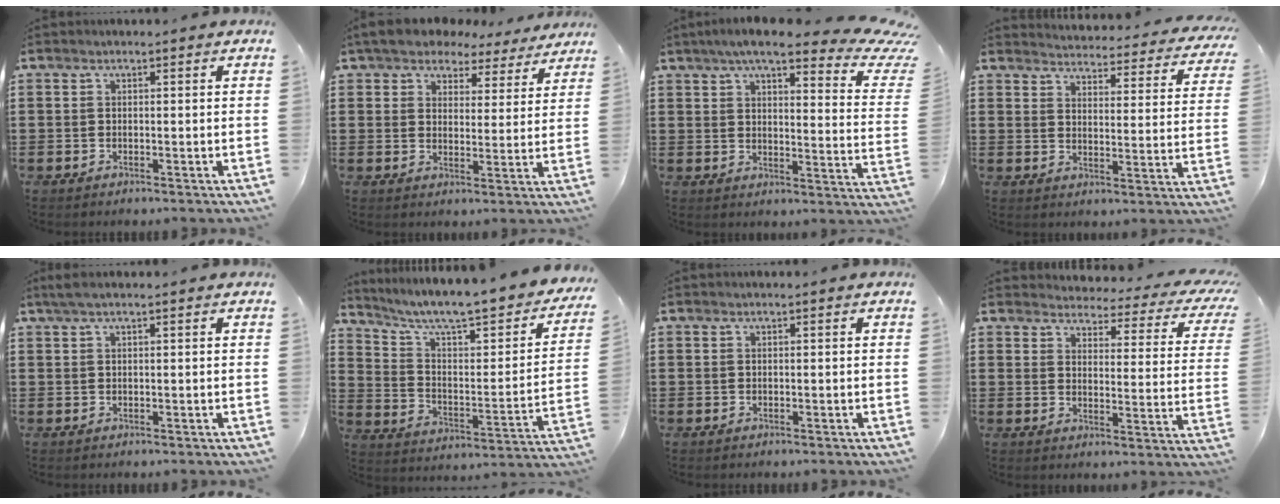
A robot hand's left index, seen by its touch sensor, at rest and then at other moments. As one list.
[{"total": 6.1, "force": [5.6, 1.9, 1.2], "torque": [-0.054, -0.021, 0.102]}, {"total": 8.5, "force": [6.3, 1.4, 5.6], "torque": [-0.099, -0.035, 0.099]}, {"total": 3.7, "force": [3.7, -0.3, 0.5], "torque": [-0.022, -0.038, 0.056]}, {"total": 1.4, "force": [0.8, 0.0, 1.2], "torque": [-0.023, 0.001, 0.014]}, {"total": 7.3, "force": [5.9, 0.8, 4.2], "torque": [-0.101, -0.052, 0.091]}, {"total": 0.0}, {"total": 3.7, "force": [3.4, 0.6, 1.4], "torque": [-0.040, -0.030, 0.053]}]